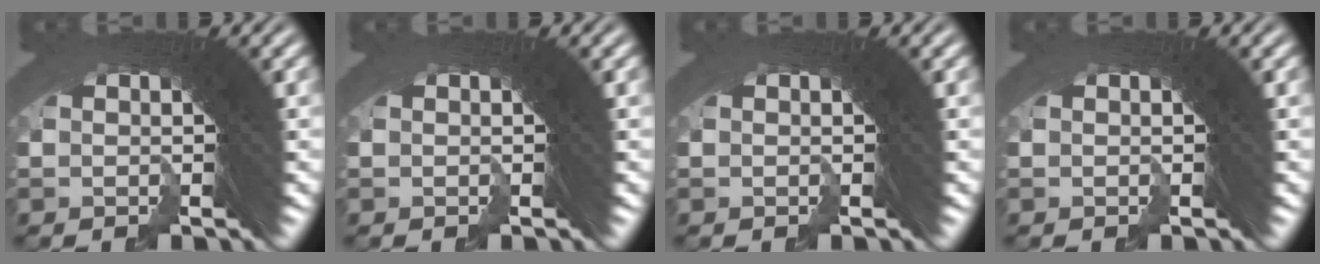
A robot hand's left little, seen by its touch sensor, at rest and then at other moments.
{"total": 0.0}
{"total": 0.0}
{"total": 0.0}